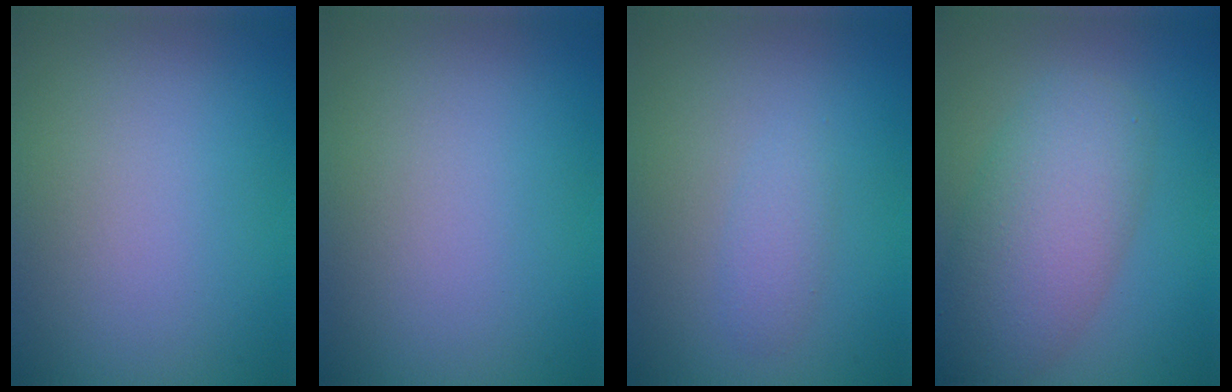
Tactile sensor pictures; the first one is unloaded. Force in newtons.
{"total": 0.0}
{"total": 1.3, "press": 1.3, "slide": 0.0}
{"total": 6.5, "press": 6.5, "slide": 0.4}